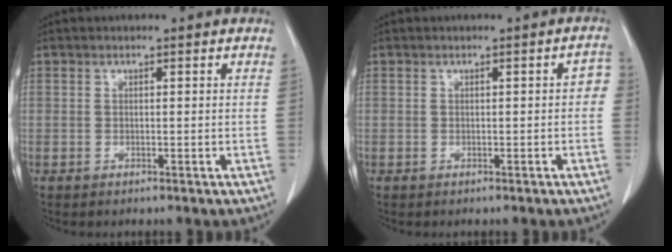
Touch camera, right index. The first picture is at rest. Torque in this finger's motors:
{"motor_torque": [0.31, -0.14, 0.12, 0.03]}